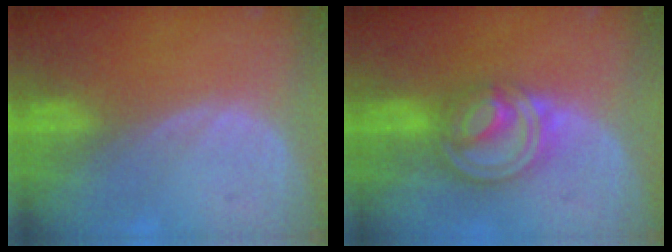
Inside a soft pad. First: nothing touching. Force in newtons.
{"total": 8.1, "press": 6.9, "slide": 4.3}